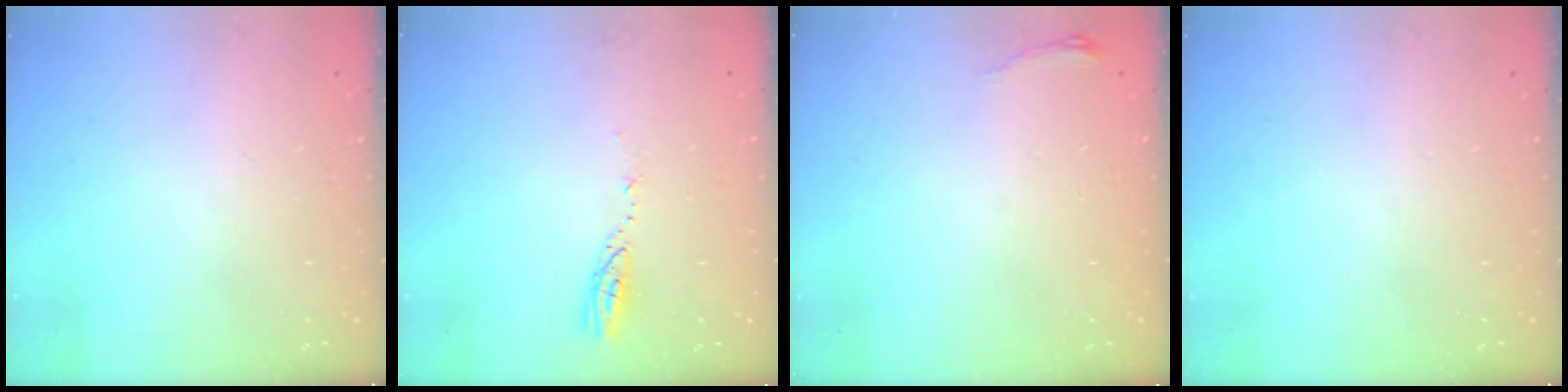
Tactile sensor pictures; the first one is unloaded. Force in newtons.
{"total": 3.7, "press": 3.6, "slide": 0.3}
{"total": 3.1, "press": 3.1, "slide": 0.5}
{"total": 0.0}